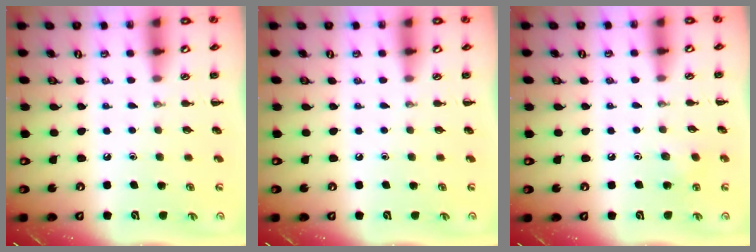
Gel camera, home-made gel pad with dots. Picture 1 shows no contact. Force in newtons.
{"total": 0.0}
{"total": 5.8, "press": 5.6, "slide": 1.6}